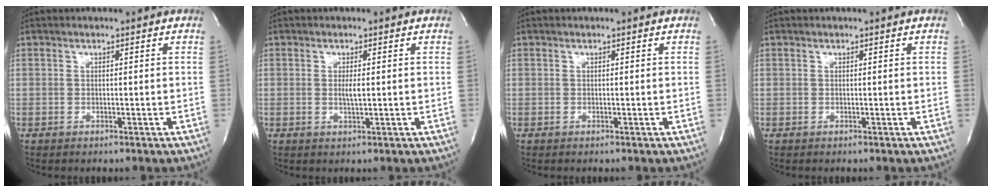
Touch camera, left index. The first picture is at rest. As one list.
[{"total": 1.7, "force": [0.1, 0.1, 1.7], "torque": [-0.036, -0.002, 0.002]}, {"total": 0.0}, {"total": 0.0}]